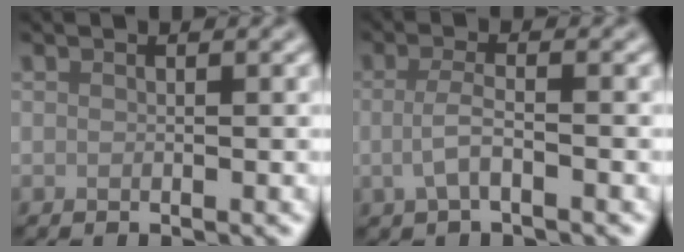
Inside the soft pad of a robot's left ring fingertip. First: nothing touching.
{"total": 2.4, "force": [-0.6, 0.8, 2.2], "torque": [-0.048, -0.003, -0.015]}